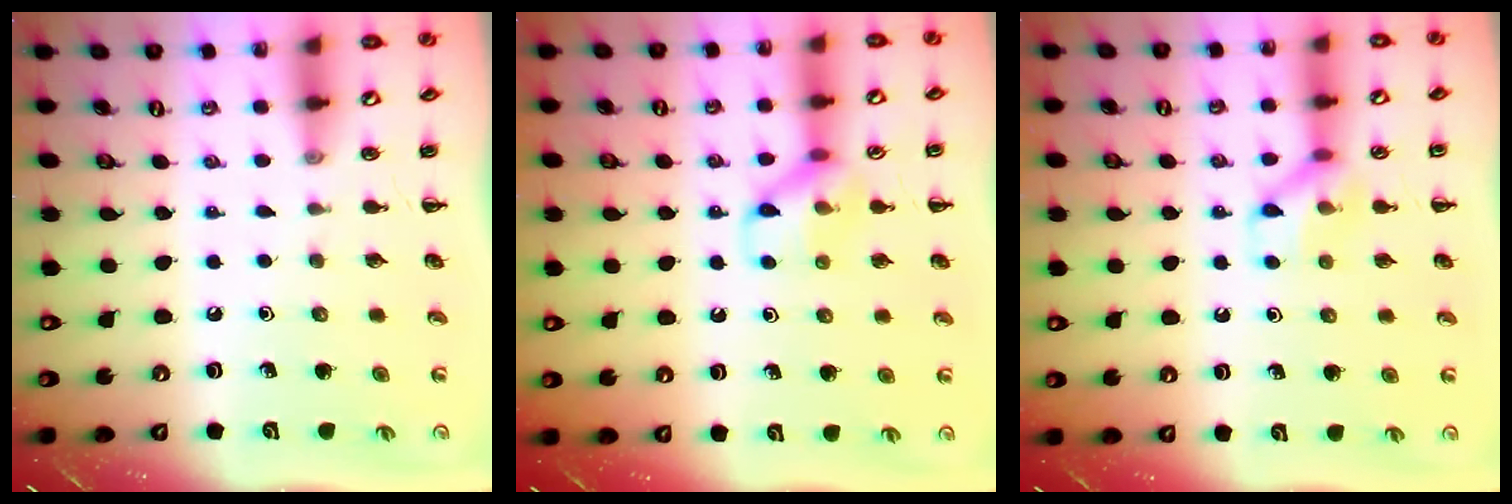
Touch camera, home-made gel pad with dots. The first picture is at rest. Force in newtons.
{"total": 10.0, "press": 10.0, "slide": 0.6}
{"total": 9.4, "press": 9.4, "slide": 0.8}